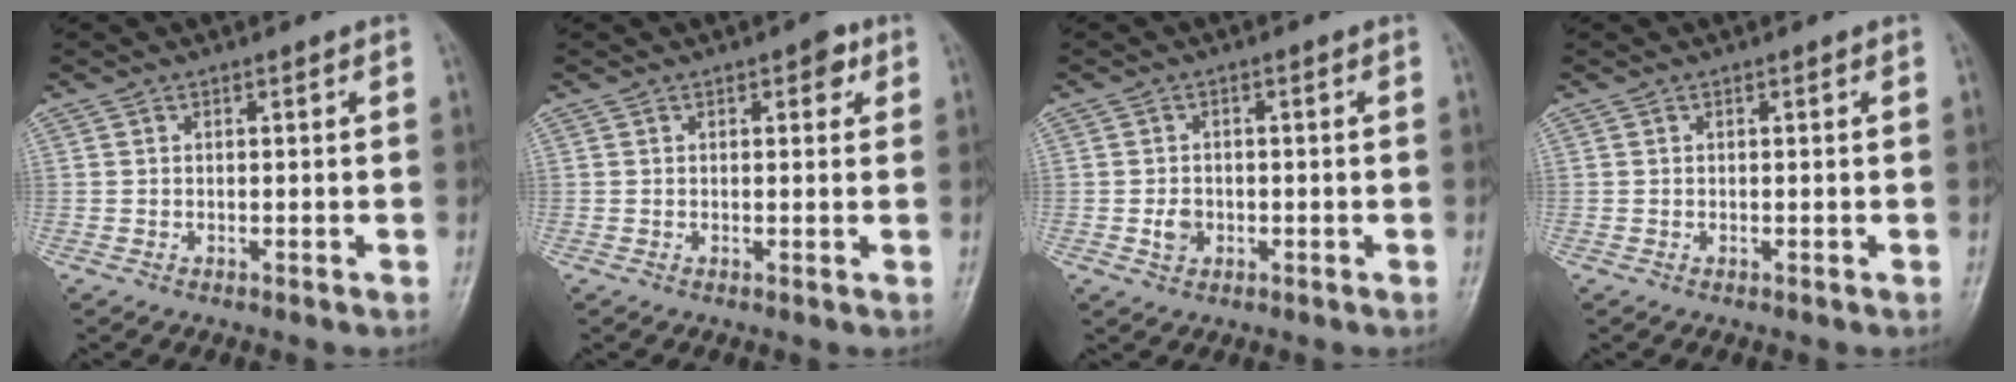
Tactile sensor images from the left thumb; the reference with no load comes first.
{"total": 2.7, "force": [1.3, 1.5, 1.9], "torque": [-0.010, 0.000, 0.011]}
{"total": 2.7, "force": [-0.7, 2.2, 1.4], "torque": [-0.015, 0.003, -0.013]}
{"total": 0.0}